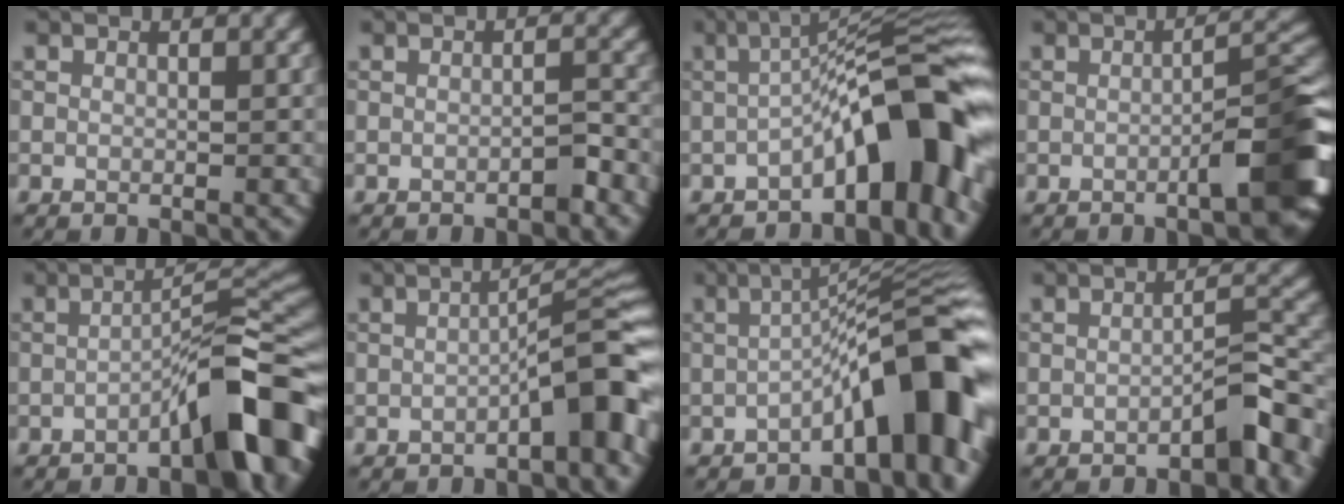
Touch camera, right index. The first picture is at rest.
{"total": 1.4, "force": [-1.0, 0.2, 1.0], "torque": [-0.013, 0.005, -0.016]}
{"total": 10.6, "force": [-3.9, 2.8, 9.4], "torque": [-0.117, 0.026, -0.071]}
{"total": 7.3, "force": [-2.8, 1.5, 6.6], "torque": [-0.080, 0.018, -0.042]}
{"total": 8.9, "force": [-4.2, 1.9, 7.6], "torque": [-0.097, 0.025, -0.071]}
{"total": 6.3, "force": [-2.4, 1.2, 5.7], "torque": [-0.075, 0.025, -0.041]}
{"total": 10.3, "force": [-3.9, 2.5, 9.2], "torque": [-0.110, 0.025, -0.065]}
{"total": 3.5, "force": [-2.2, 0.7, 2.6], "torque": [-0.036, 0.019, -0.036]}